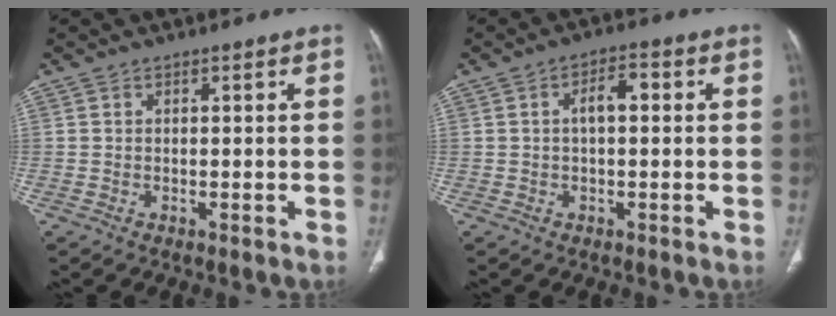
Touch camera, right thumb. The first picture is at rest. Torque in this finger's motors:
{"motor_torque": [0.99, 0.97, 0.88, 0.04, 0.02]}